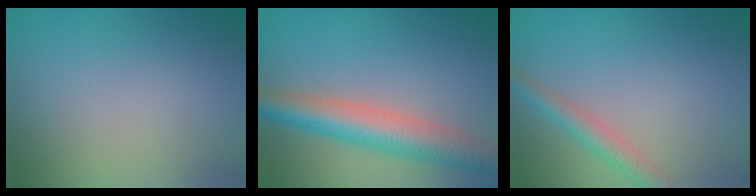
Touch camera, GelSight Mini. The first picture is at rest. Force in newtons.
{"total": 7.1, "press": 7.1, "slide": 0.0}
{"total": 2.8, "press": 2.8, "slide": 0.1}